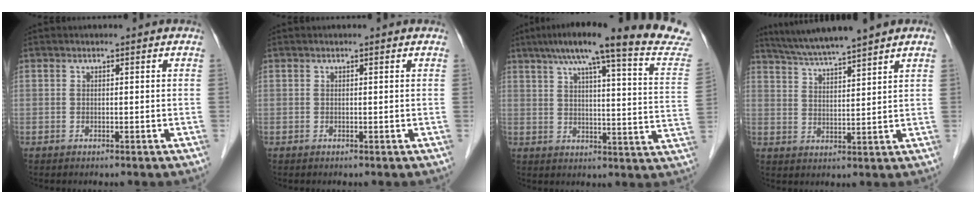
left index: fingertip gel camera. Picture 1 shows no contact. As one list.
[{"total": 0.0}, {"total": 24.8, "force": [21.0, 0.0, 13.2], "torque": [-0.189, -0.039, 0.255]}, {"total": 8.7, "force": [7.7, -1.0, 4.0], "torque": [-0.074, 0.016, 0.135]}]